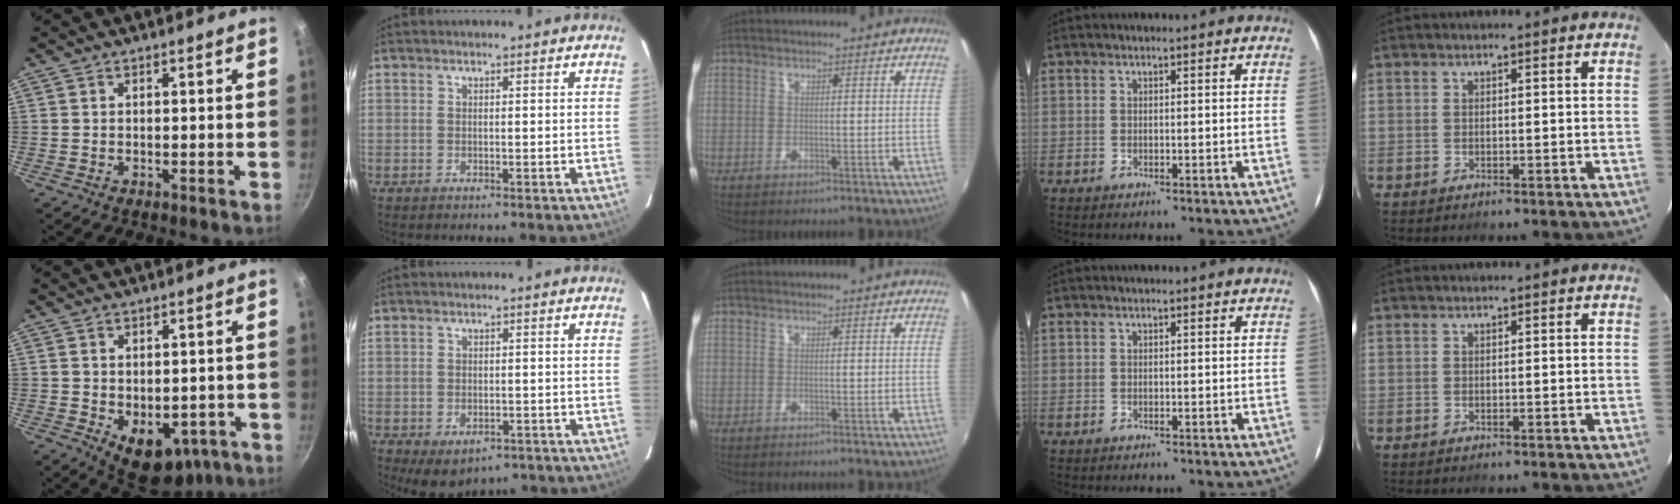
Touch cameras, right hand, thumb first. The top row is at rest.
{"thumb": {"total": 11.2, "force": [-3.5, 7.3, 7.8], "torque": [-0.063, 0.000, -0.028]}, "index": {"total": 5.9, "force": [-3.1, 3.8, 3.2], "torque": [-0.061, -0.014, -0.031]}}